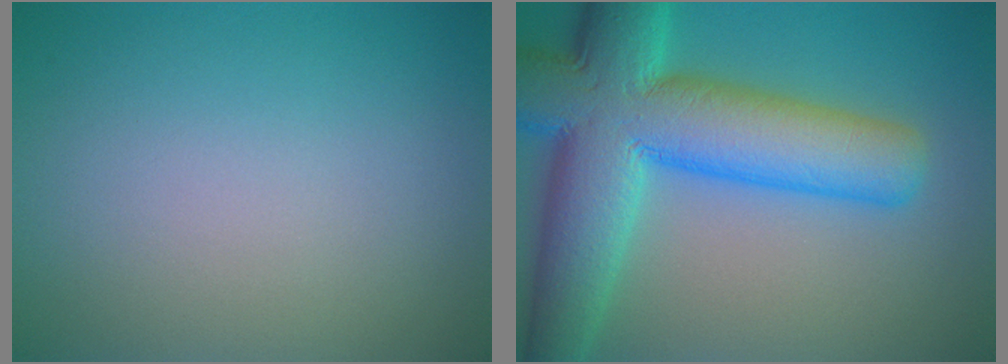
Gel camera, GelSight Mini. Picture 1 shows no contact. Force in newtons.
{"total": 13.2, "press": 13.2, "slide": 0.6}